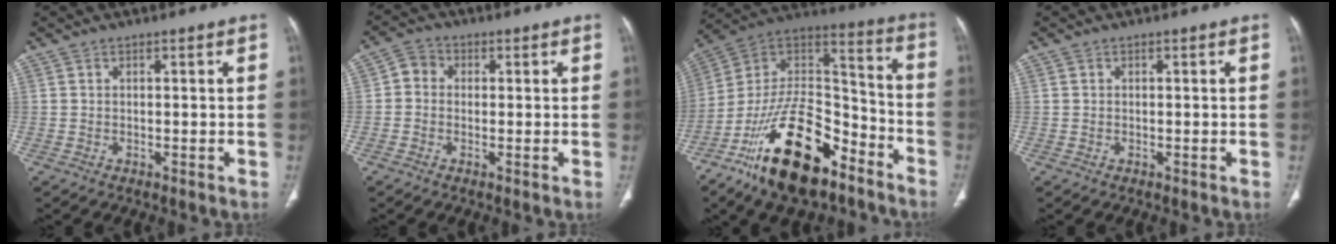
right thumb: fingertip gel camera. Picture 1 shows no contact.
{"total": 3.7, "force": [0.0, 3.3, 1.8], "torque": [-0.016, 0.009, -0.012]}
{"total": 24.5, "force": [-14.7, 11.3, 16.1], "torque": [-0.279, 0.081, -0.253]}
{"total": 0.0}